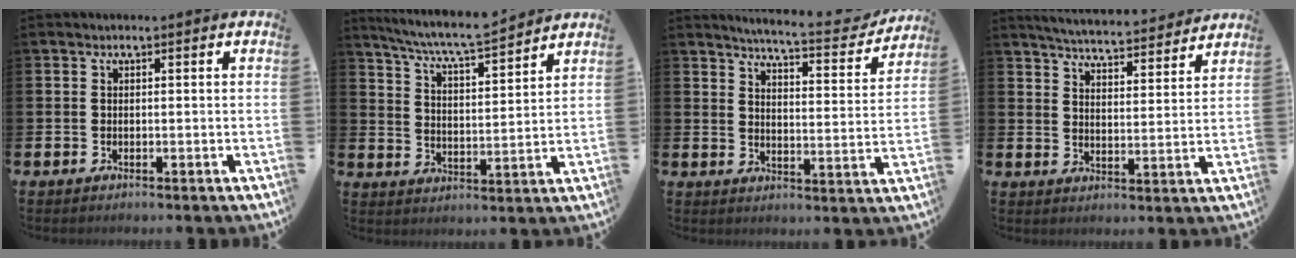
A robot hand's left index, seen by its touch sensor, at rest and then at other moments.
{"total": 7.0, "force": [6.7, 0.0, 2.1], "torque": [-0.071, -0.045, 0.117]}
{"total": 6.2, "force": [6.0, 0.3, 1.5], "torque": [-0.042, -0.047, 0.098]}
{"total": 5.5, "force": [5.5, 0.3, 0.7], "torque": [-0.030, -0.044, 0.094]}